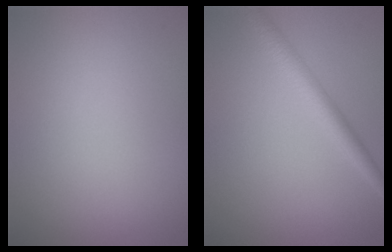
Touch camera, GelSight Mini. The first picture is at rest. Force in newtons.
{"total": 2.7, "press": 2.7, "slide": 0.1}